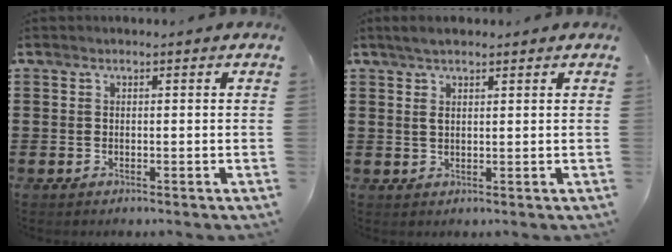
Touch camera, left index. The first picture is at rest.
{"total": 2.4, "force": [1.5, 0.8, 1.7], "torque": [-0.037, 0.006, 0.026]}